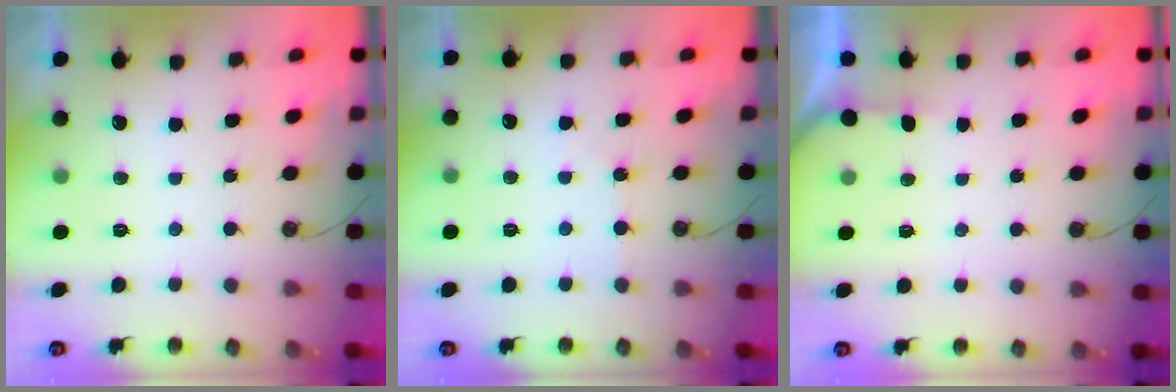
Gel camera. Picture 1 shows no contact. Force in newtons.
{"total": 2.9, "press": 2.8, "slide": 0.5}
{"total": 1.9, "press": 1.9, "slide": 0.2}